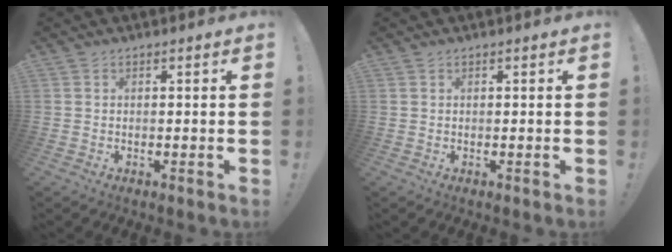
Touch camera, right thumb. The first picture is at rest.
{"total": 0.0}